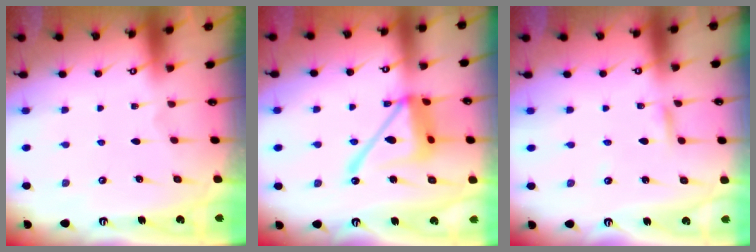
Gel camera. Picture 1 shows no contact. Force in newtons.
{"total": 17.2, "press": 17.2, "slide": 1.5}
{"total": 2.1, "press": 2.1, "slide": 0.1}